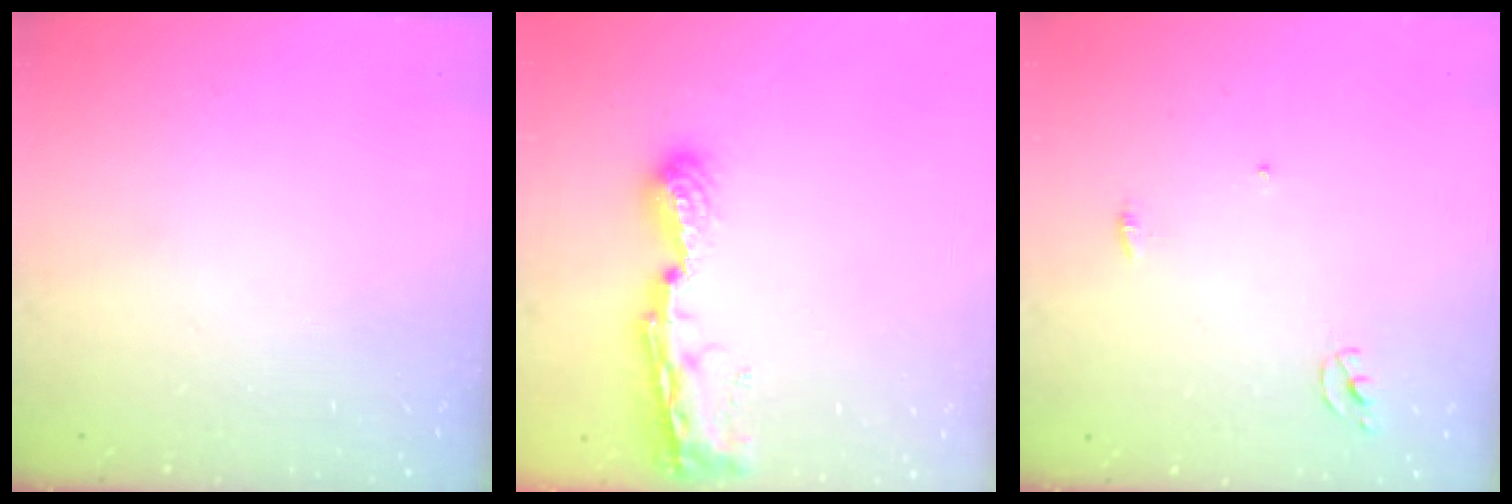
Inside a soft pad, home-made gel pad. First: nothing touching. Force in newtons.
{"total": 8.9, "press": 8.9, "slide": 0.9}
{"total": 2.3, "press": 2.3, "slide": 0.1}